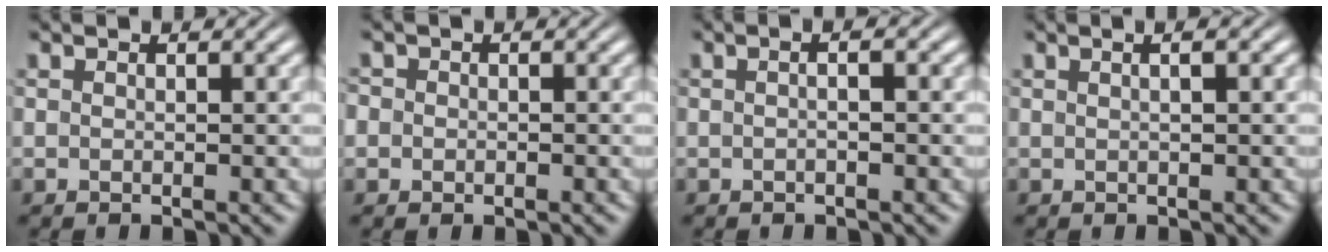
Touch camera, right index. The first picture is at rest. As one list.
[{"total": 2.0, "force": [-0.3, 1.9, 0.6], "torque": [-0.025, -0.007, -0.009]}, {"total": 1.7, "force": [-0.2, 0.3, 1.6], "torque": [-0.019, 0.010, -0.009]}, {"total": 1.4, "force": [0.3, 0.0, 1.4], "torque": [-0.011, 0.007, 0.004]}]